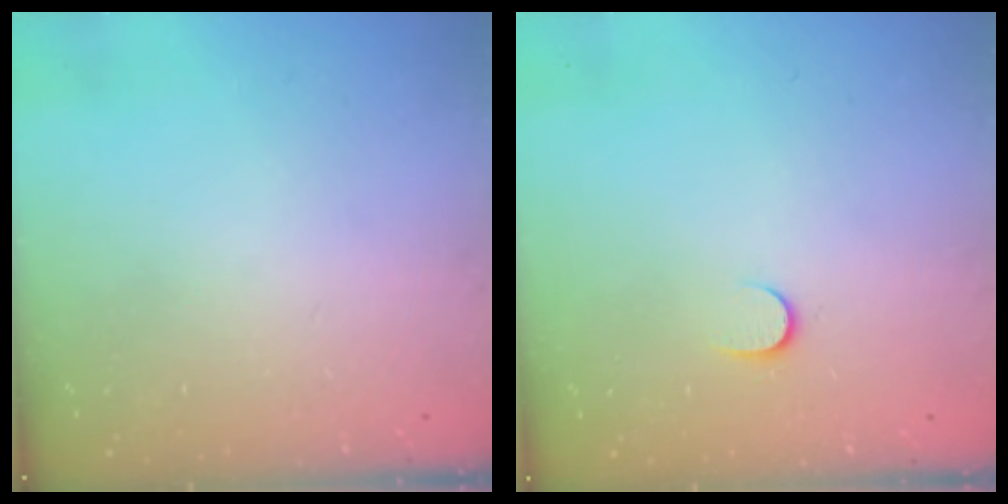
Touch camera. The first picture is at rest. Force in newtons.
{"total": 4.4, "press": 4.4, "slide": 0.5}